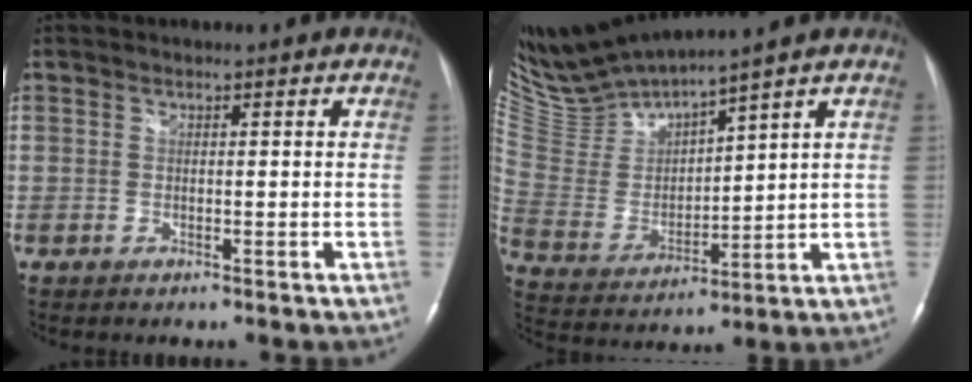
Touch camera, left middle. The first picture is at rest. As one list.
[{"total": 11.7, "force": [11.2, -0.9, 3.4], "torque": [-0.089, -0.007, 0.240]}]